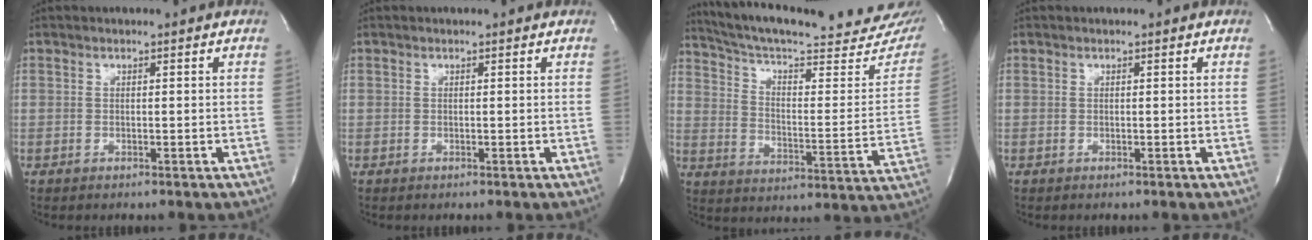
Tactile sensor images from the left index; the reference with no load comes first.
{"total": 0.0}
{"total": 28.6, "force": [25.7, 3.9, 11.9], "torque": [-0.191, -0.076, 0.335]}
{"total": 0.0}